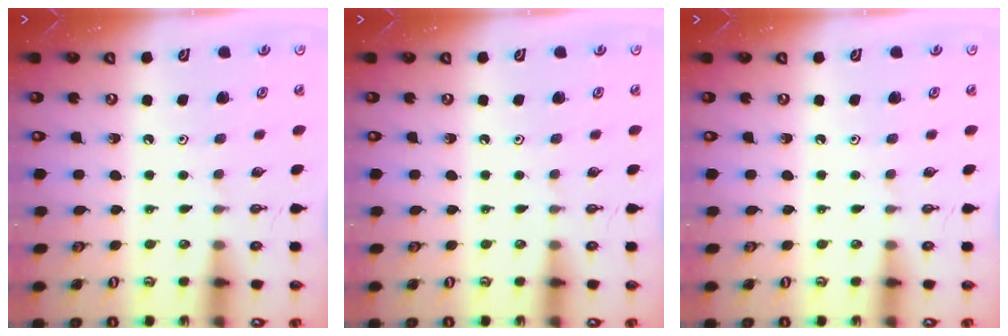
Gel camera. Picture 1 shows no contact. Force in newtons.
{"total": 0.0}
{"total": 0.0}